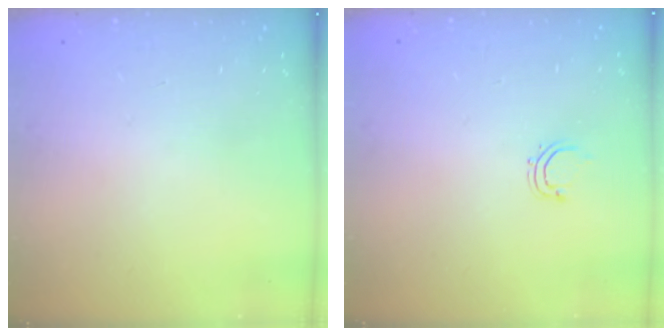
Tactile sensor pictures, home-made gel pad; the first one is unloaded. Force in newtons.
{"total": 2.8, "press": 2.7, "slide": 0.5}